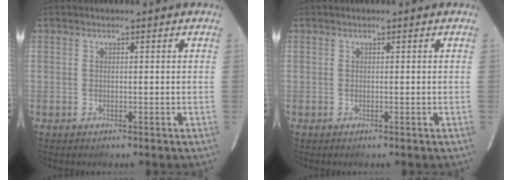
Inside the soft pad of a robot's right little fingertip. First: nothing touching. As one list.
[{"total": 0.0}]